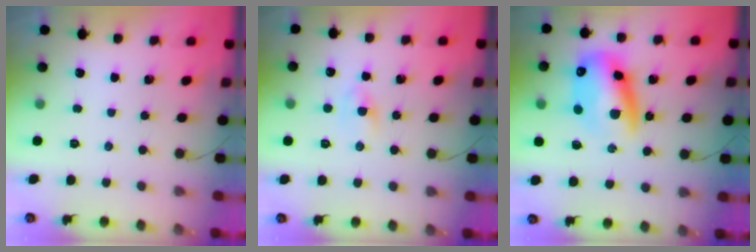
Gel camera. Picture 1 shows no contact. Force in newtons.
{"total": 1.6, "press": 1.4, "slide": 0.8}
{"total": 16.1, "press": 15.6, "slide": 3.9}